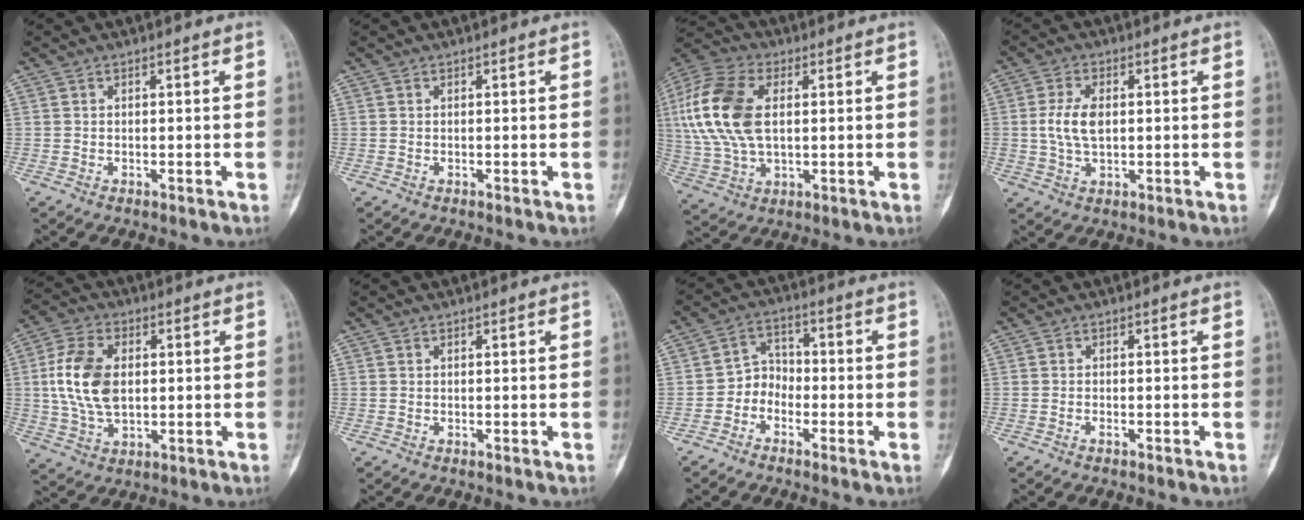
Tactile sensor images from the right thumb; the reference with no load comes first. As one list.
[{"total": 0.0}, {"total": 16.8, "force": [2.8, 9.7, 13.4], "torque": [-0.292, 0.009, 0.050]}, {"total": 6.4, "force": [0.5, 3.6, 5.2], "torque": [-0.109, 0.001, 0.008]}, {"total": 12.0, "force": [0.9, 7.4, 9.3], "torque": [-0.181, 0.004, 0.019]}, {"total": 0.0}, {"total": 4.7, "force": [-2.4, 3.6, 1.7], "torque": [0.001, 0.026, -0.058]}, {"total": 0.7, "force": [-0.5, 0.2, 0.3], "torque": [-0.008, 0.006, -0.008]}]